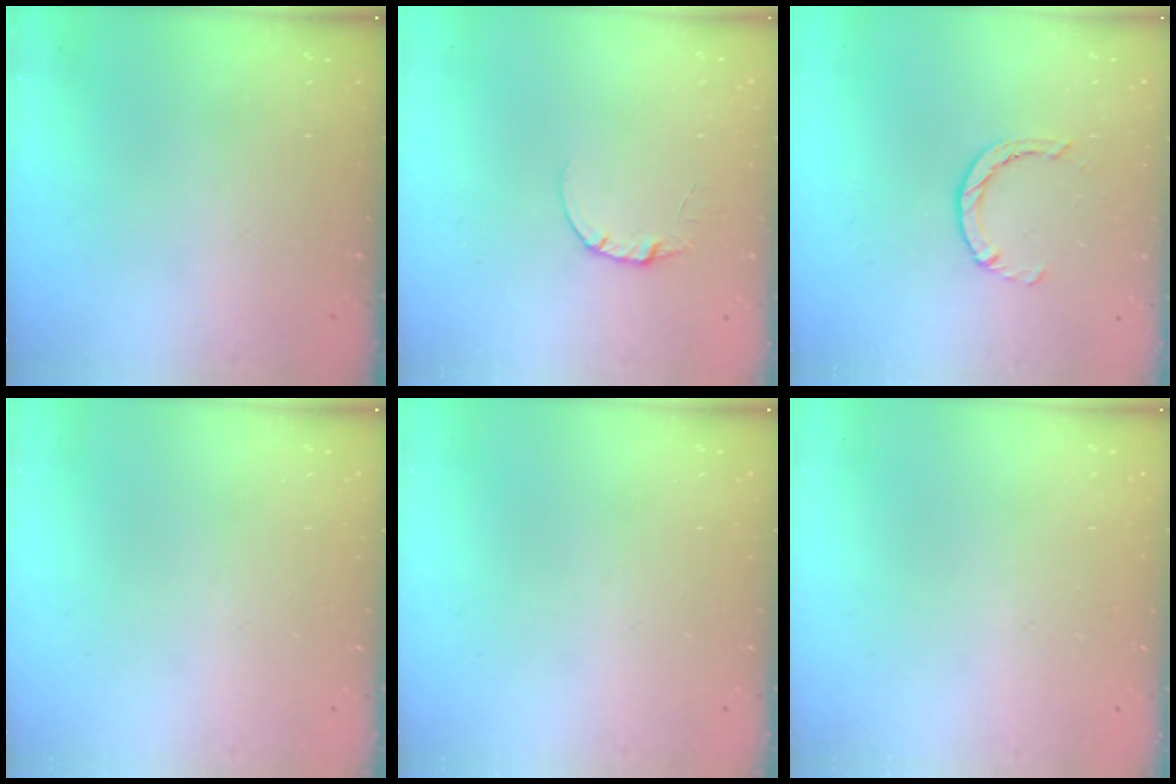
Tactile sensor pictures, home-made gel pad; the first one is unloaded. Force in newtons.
{"total": 3.3, "press": 3.3, "slide": 0.4}
{"total": 2.4, "press": 2.4, "slide": 0.4}
{"total": 0.0}
{"total": 0.0}
{"total": 2.6, "press": 2.6, "slide": 0.2}